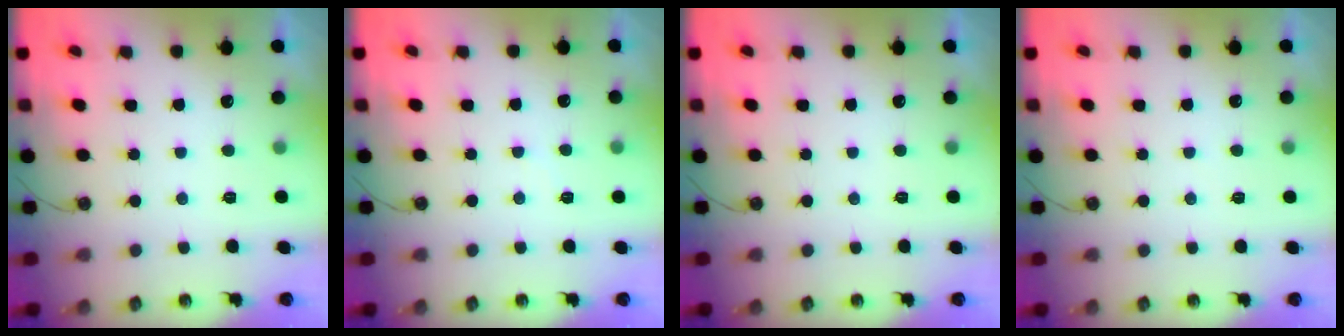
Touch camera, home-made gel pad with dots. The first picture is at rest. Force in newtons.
{"total": 3.0, "press": 2.9, "slide": 0.4}
{"total": 0.0}
{"total": 2.8, "press": 2.8, "slide": 0.3}